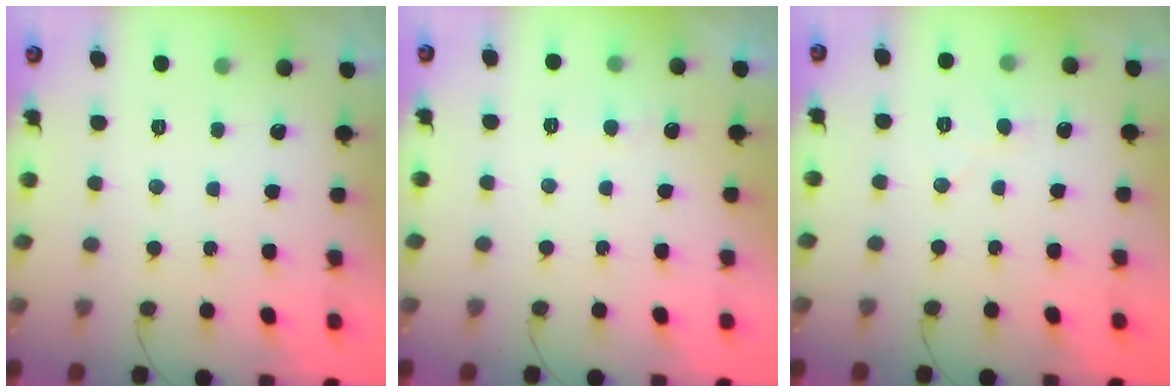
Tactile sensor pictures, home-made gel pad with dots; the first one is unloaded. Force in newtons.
{"total": 4.8, "press": 4.8, "slide": 0.4}
{"total": 5.8, "press": 5.7, "slide": 0.5}